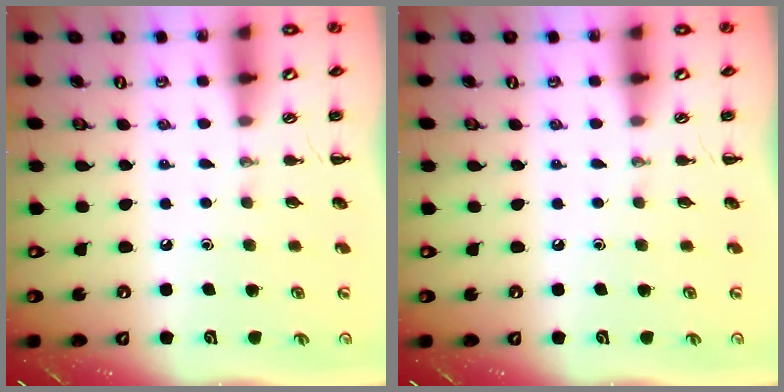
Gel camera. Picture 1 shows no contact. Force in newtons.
{"total": 0.0}